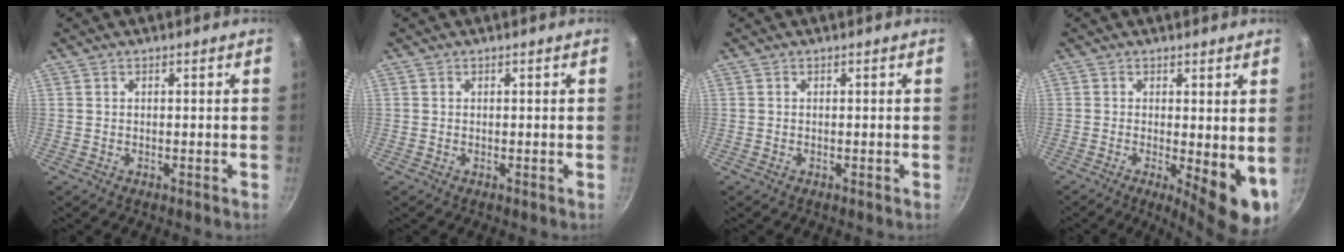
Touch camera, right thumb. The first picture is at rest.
{"total": 0.0}
{"total": 0.0}
{"total": 9.3, "force": [-1.1, 2.9, 8.8], "torque": [-0.103, -0.012, -0.008]}